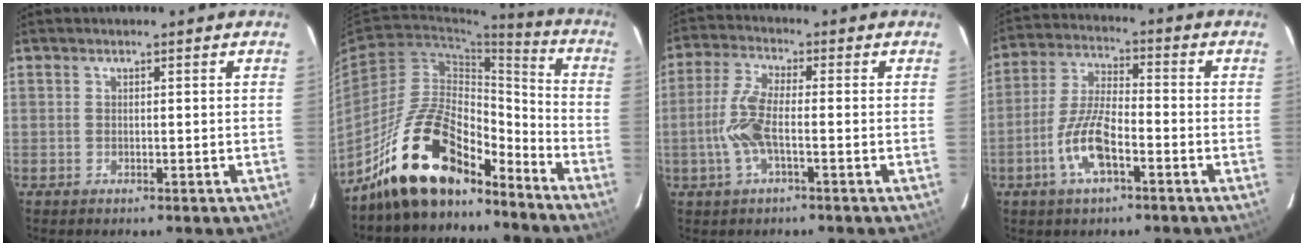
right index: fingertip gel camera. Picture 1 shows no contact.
{"total": 17.7, "force": [-13.9, 6.5, 9.0], "torque": [-0.166, 0.027, -0.240]}
{"total": 7.8, "force": [-1.9, 2.0, 7.3], "torque": [-0.163, 0.004, -0.040]}
{"total": 10.0, "force": [-4.5, 3.3, 8.3], "torque": [-0.177, 0.001, -0.086]}